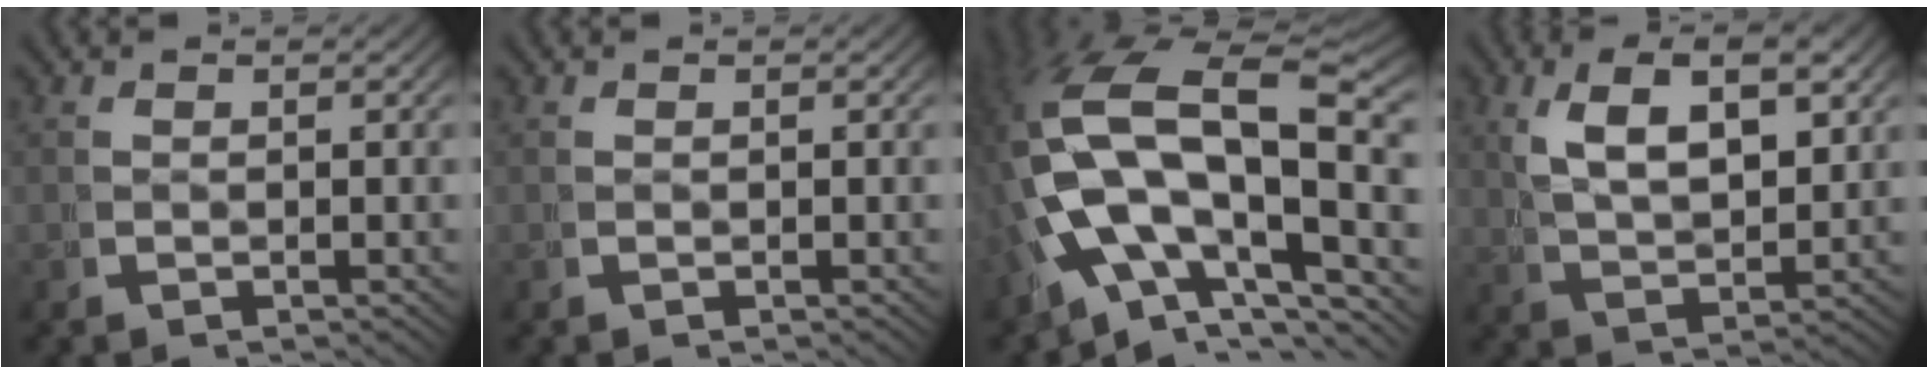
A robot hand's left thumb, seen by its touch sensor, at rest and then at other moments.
{"total": 0.0}
{"total": 17.5, "force": [0.9, 11.1, 13.5], "torque": [-0.271, -0.036, 0.027]}
{"total": 6.0, "force": [3.0, 2.4, 4.6], "torque": [-0.082, 0.004, 0.061]}